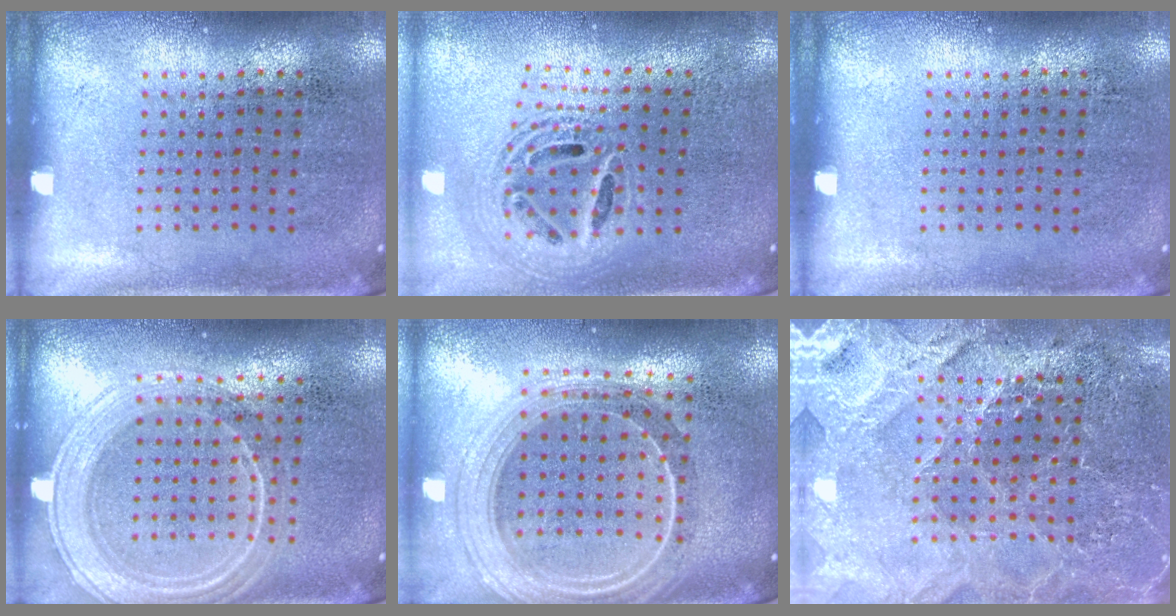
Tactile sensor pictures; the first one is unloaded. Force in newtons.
{"total": 2.1, "press": 1.7, "slide": 1.3}
{"total": 0.0}
{"total": 1.8, "press": 1.8, "slide": 0.3}
{"total": 2.4, "press": 2.0, "slide": 1.2}
{"total": 4.0, "press": 3.8, "slide": 1.3}